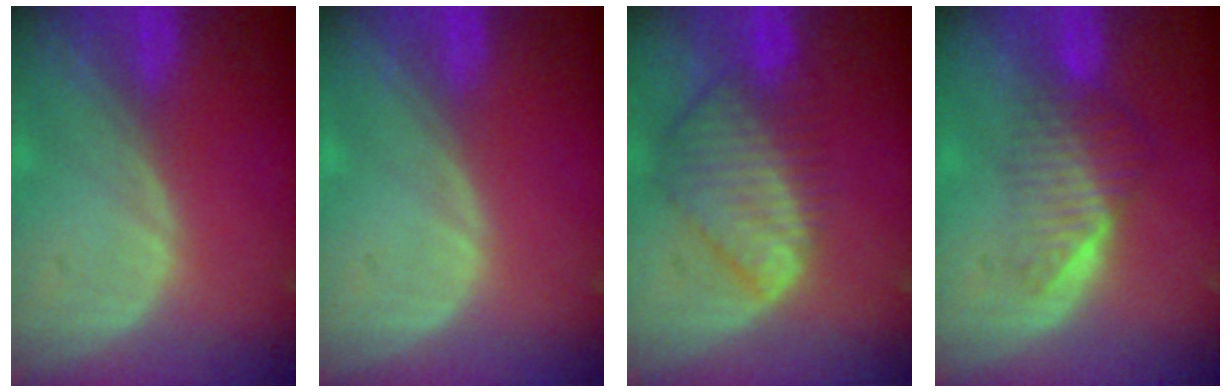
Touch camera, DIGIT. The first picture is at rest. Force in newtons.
{"total": 0.0}
{"total": 9.0, "press": 7.7, "slide": 4.5}
{"total": 6.5, "press": 5.5, "slide": 3.4}